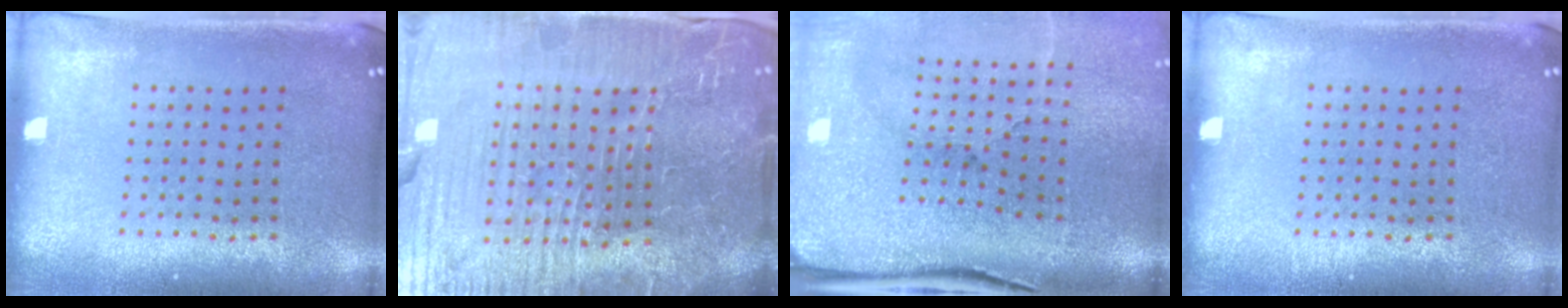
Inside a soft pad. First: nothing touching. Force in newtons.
{"total": 7.4, "press": 6.6, "slide": 3.3}
{"total": 5.0, "press": 4.0, "slide": 3.1}
{"total": 0.0}